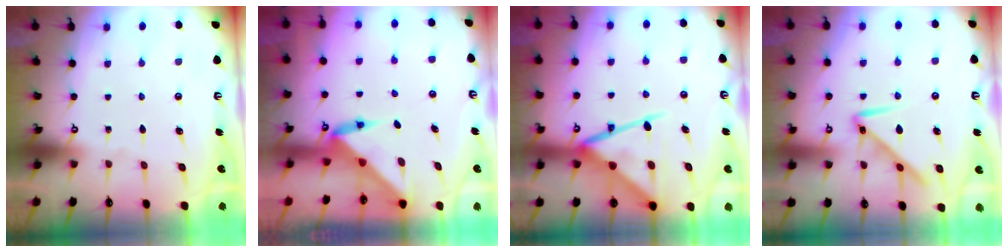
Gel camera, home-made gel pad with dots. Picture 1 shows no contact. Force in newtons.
{"total": 4.2, "press": 4.2, "slide": 0.3}
{"total": 16.5, "press": 16.5, "slide": 1.6}
{"total": 10.3, "press": 10.3, "slide": 0.4}